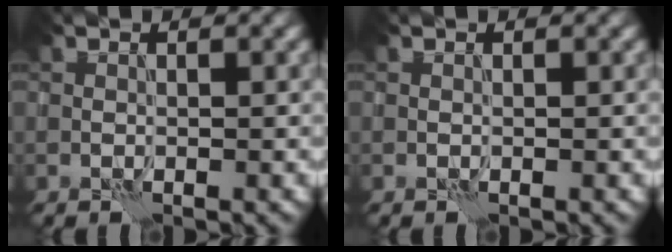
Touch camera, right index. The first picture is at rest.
{"total": 0.0}